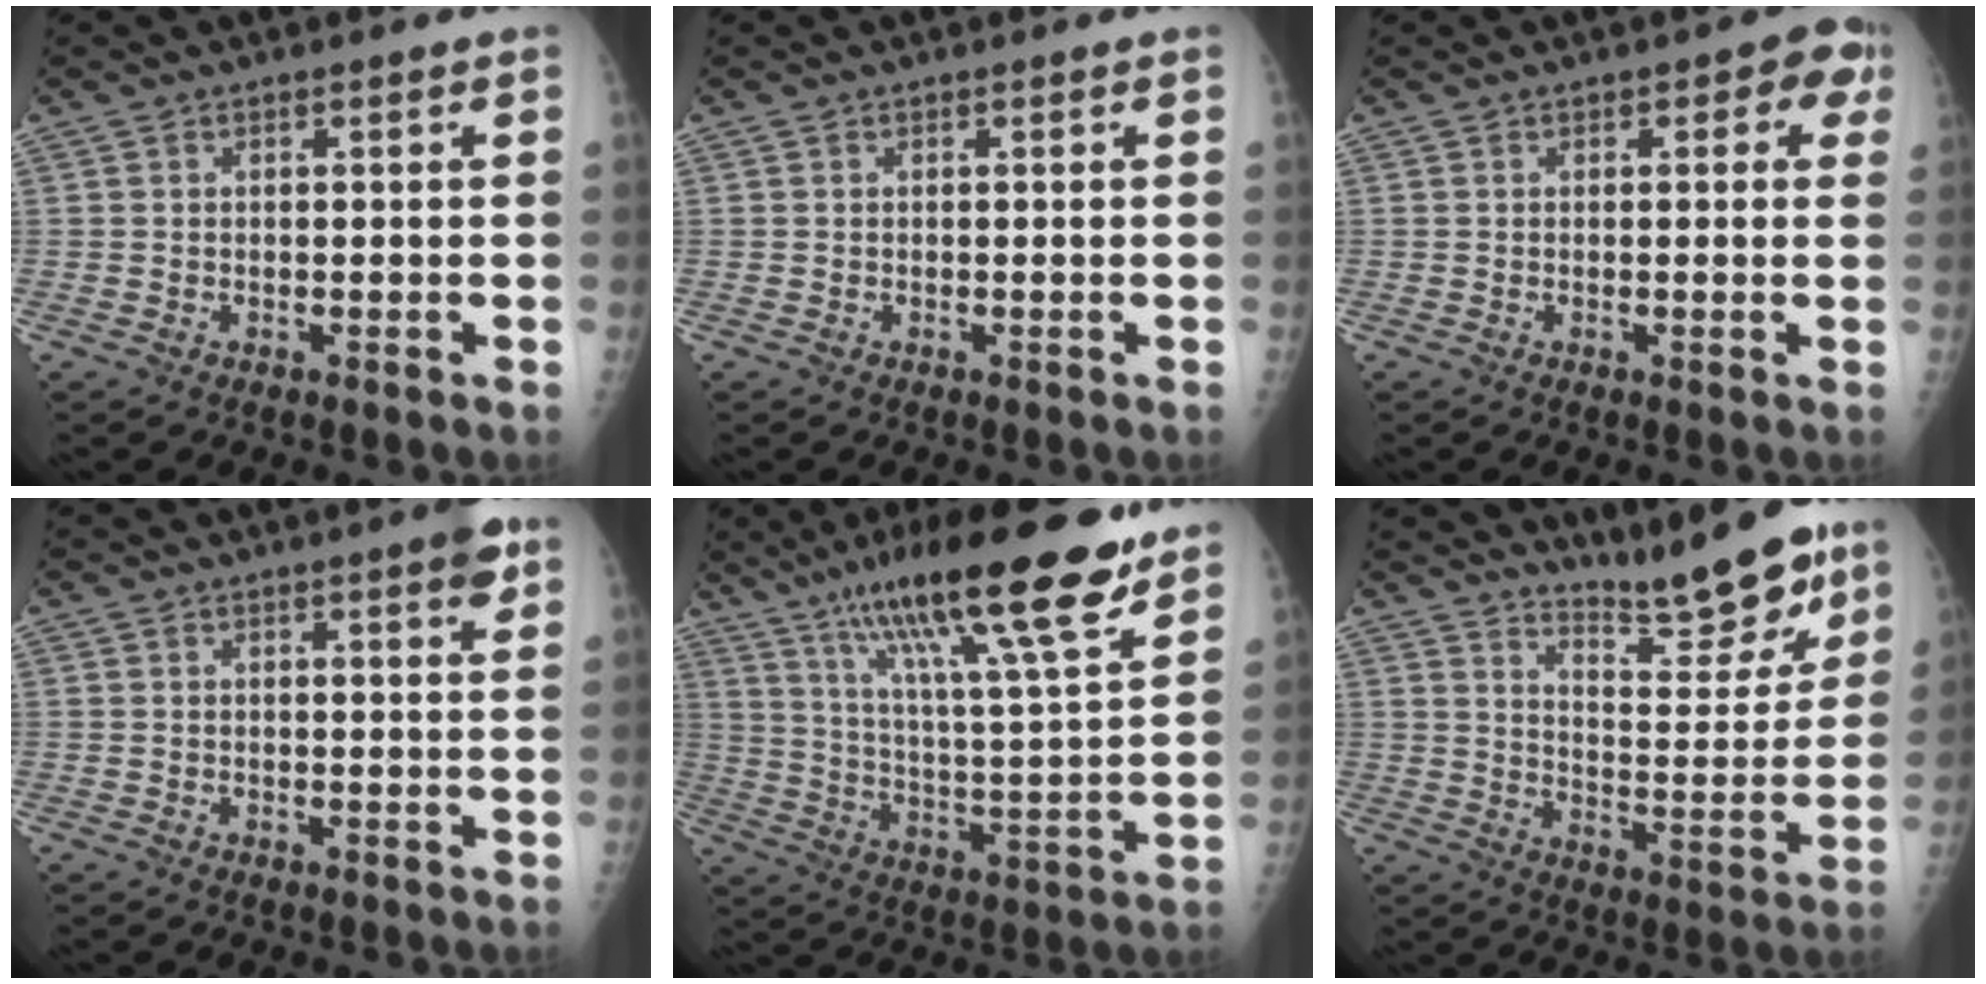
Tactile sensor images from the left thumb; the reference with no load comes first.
{"total": 0.0}
{"total": 4.3, "force": [1.5, 2.3, 3.2], "torque": [-0.007, 0.002, 0.007]}
{"total": 3.6, "force": [2.0, 0.7, 2.9], "torque": [-0.031, -0.006, 0.022]}
{"total": 22.9, "force": [15.3, 3.7, 16.6], "torque": [-0.263, -0.054, 0.254]}
{"total": 15.4, "force": [12.6, 3.3, 8.2], "torque": [-0.085, -0.092, 0.200]}